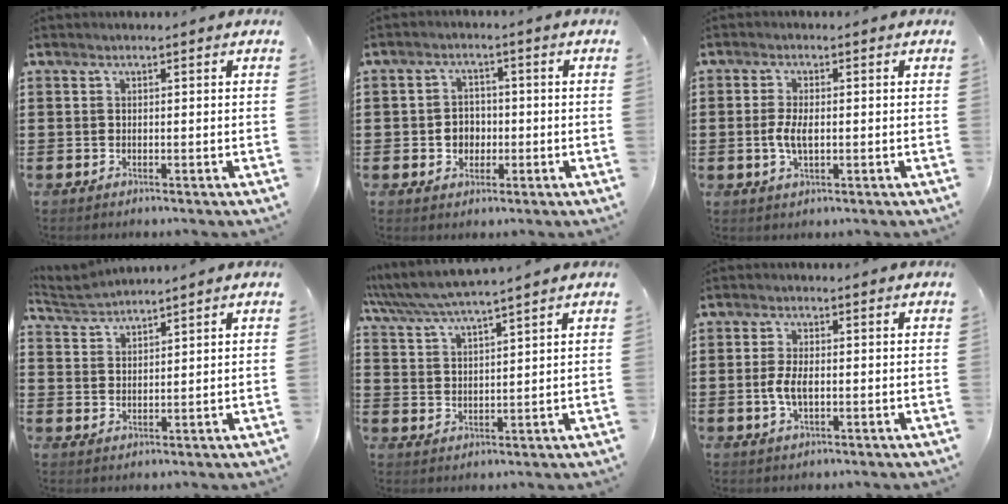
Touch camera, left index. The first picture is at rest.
{"total": 3.5, "force": [-0.6, 2.9, 1.8], "torque": [-0.043, 0.005, -0.015]}
{"total": 4.0, "force": [-0.4, 1.7, 3.6], "torque": [-0.088, -0.005, -0.014]}
{"total": 2.3, "force": [2.3, -0.1, -0.3], "torque": [-0.004, -0.006, 0.042]}
{"total": 4.4, "force": [4.1, -0.2, 1.6], "torque": [-0.047, -0.019, 0.070]}
{"total": 4.1, "force": [-0.6, 1.8, 3.6], "torque": [-0.087, -0.004, -0.016]}